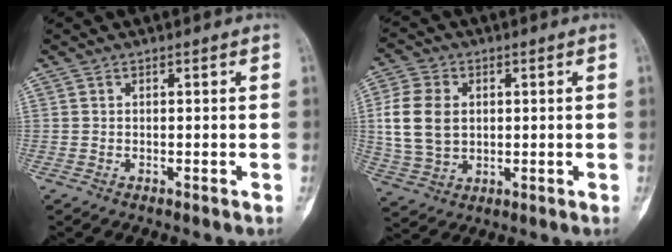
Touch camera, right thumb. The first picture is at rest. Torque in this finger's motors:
{"motor_torque": [1.12, 1.51, 1.23, 0.15, 0.33]}